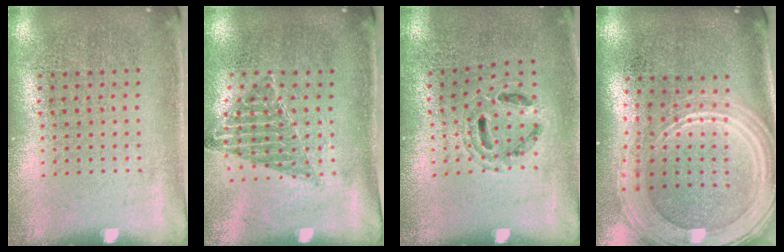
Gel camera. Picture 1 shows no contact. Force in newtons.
{"total": 0.9, "press": 0.8, "slide": 0.2}
{"total": 0.9, "press": 0.9, "slide": 0.2}
{"total": 2.7, "press": 2.3, "slide": 1.5}